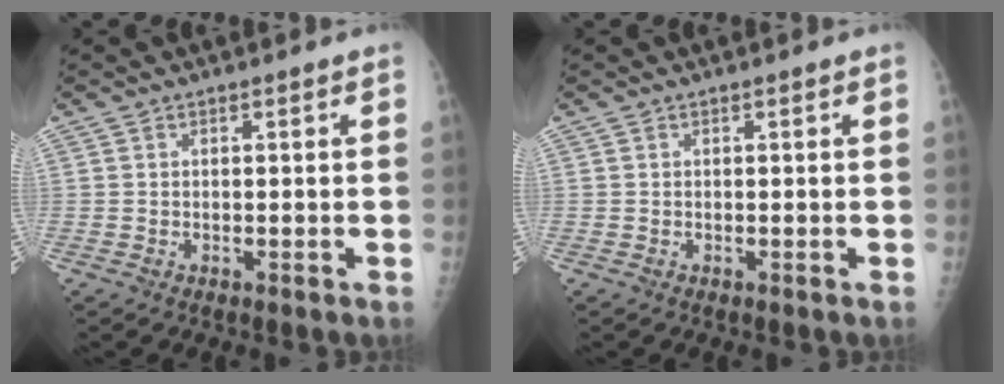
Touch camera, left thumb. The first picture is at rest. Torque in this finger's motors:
{"motor_torque": [0.05, 0.05, -0.04, -0.03, 0.00]}